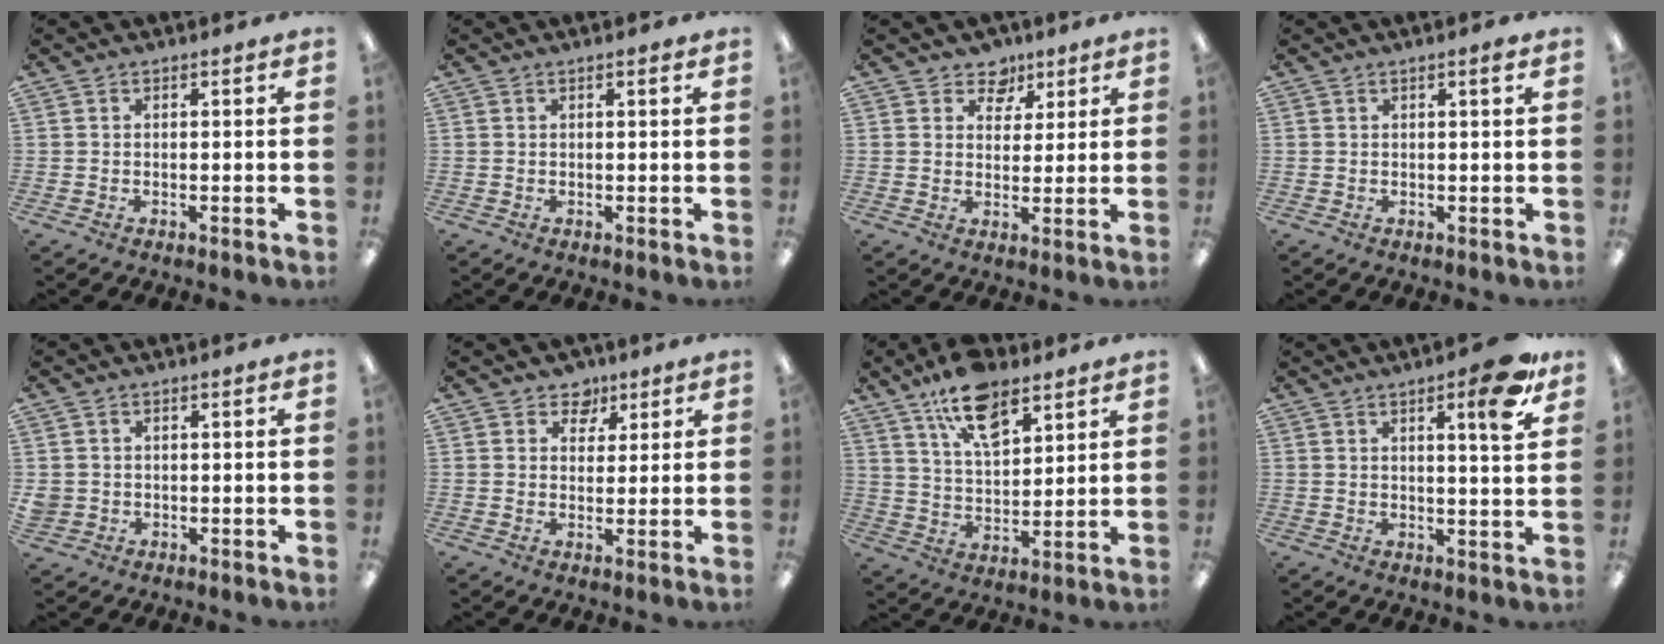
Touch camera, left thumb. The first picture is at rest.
{"total": 0.8, "force": [0.5, 0.1, 0.6], "torque": [-0.012, 0.002, 0.009]}
{"total": 6.2, "force": [4.2, 4.4, 1.2], "torque": [-0.013, -0.023, 0.075]}
{"total": 1.4, "force": [0.9, 0.1, 1.1], "torque": [-0.014, 0.000, 0.013]}
{"total": 2.4, "force": [0.4, 2.3, 0.4], "torque": [-0.011, 0.004, 0.007]}
{"total": 5.2, "force": [3.4, 3.8, 1.2], "torque": [-0.008, -0.015, 0.057]}
{"total": 13.5, "force": [9.0, 6.5, 7.8], "torque": [-0.123, -0.041, 0.160]}
{"total": 8.8, "force": [5.3, 1.8, 6.8], "torque": [-0.086, -0.027, 0.079]}